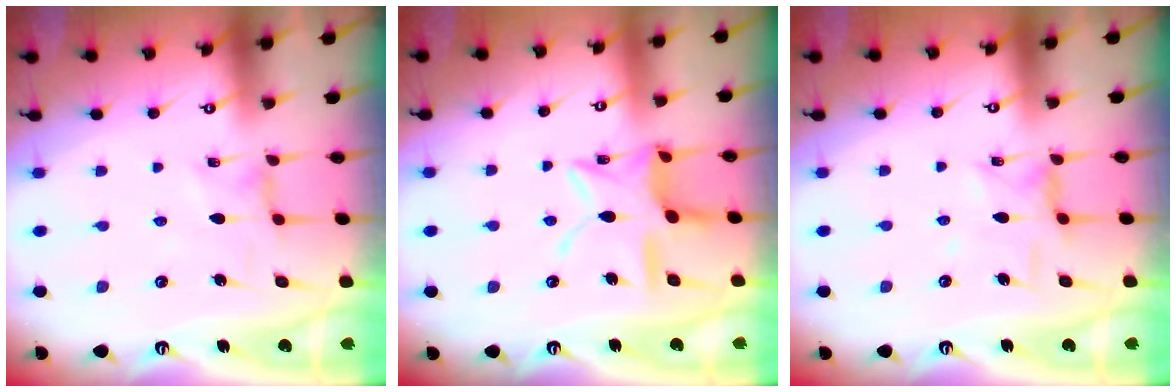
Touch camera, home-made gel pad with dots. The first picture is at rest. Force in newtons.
{"total": 13.6, "press": 13.6, "slide": 1.1}
{"total": 4.5, "press": 4.5, "slide": 0.4}